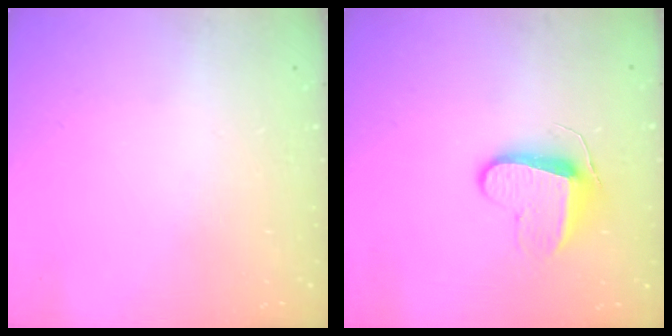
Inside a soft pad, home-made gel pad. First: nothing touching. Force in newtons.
{"total": 9.5, "press": 9.5, "slide": 0.2}